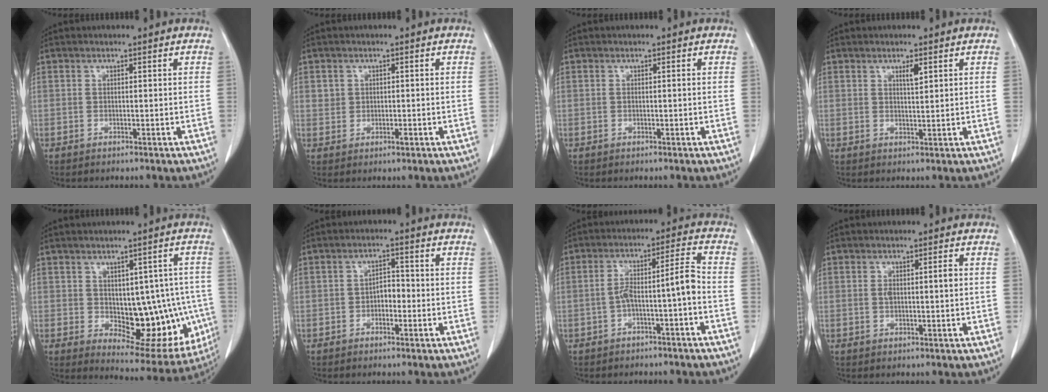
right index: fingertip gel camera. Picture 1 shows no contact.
{"total": 1.9, "force": [0.5, 1.7, 0.9], "torque": [-0.010, -0.003, 0.006]}
{"total": 0.5, "force": [0.1, 0.0, 0.5], "torque": [-0.008, -0.001, 0.002]}
{"total": 2.1, "force": [1.2, 0.3, 1.7], "torque": [-0.027, -0.007, 0.019]}
{"total": 14.6, "force": [-1.7, 7.2, 12.5], "torque": [-0.138, 0.007, 0.003]}
{"total": 2.9, "force": [-0.5, 1.5, 2.4], "torque": [-0.026, 0.008, -0.012]}
{"total": 6.6, "force": [-2.1, -0.1, 6.2], "torque": [-0.103, 0.030, -0.031]}
{"total": 2.8, "force": [0.5, 0.6, 2.7], "torque": [-0.047, 0.004, 0.010]}